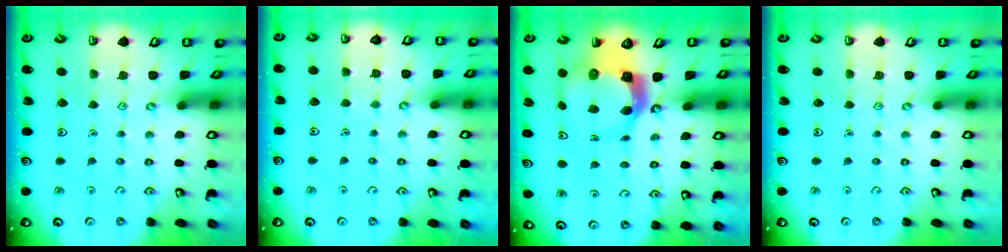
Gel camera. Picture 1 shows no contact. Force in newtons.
{"total": 1.7, "press": 1.7, "slide": 0.1}
{"total": 6.5, "press": 6.4, "slide": 1.0}
{"total": 0.0}